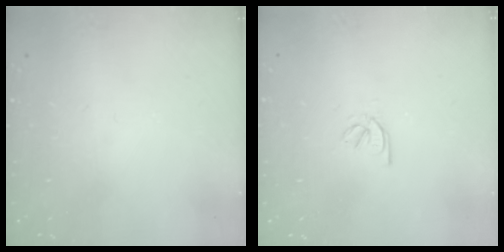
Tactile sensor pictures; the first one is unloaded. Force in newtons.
{"total": 2.2, "press": 2.2, "slide": 0.5}